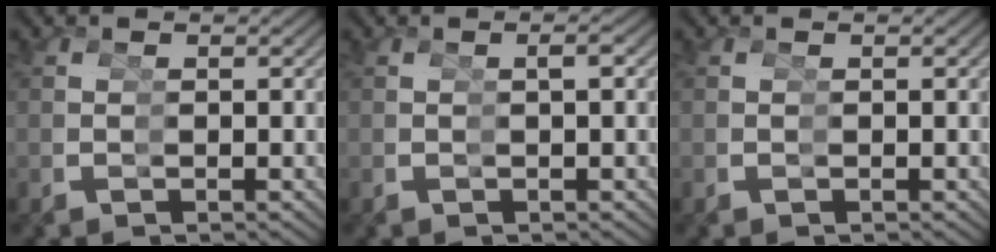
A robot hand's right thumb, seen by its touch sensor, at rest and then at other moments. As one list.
[{"total": 0.8, "force": [-0.1, -0.1, 0.8], "torque": [-0.008, 0.005, -0.002]}, {"total": 0.0}]